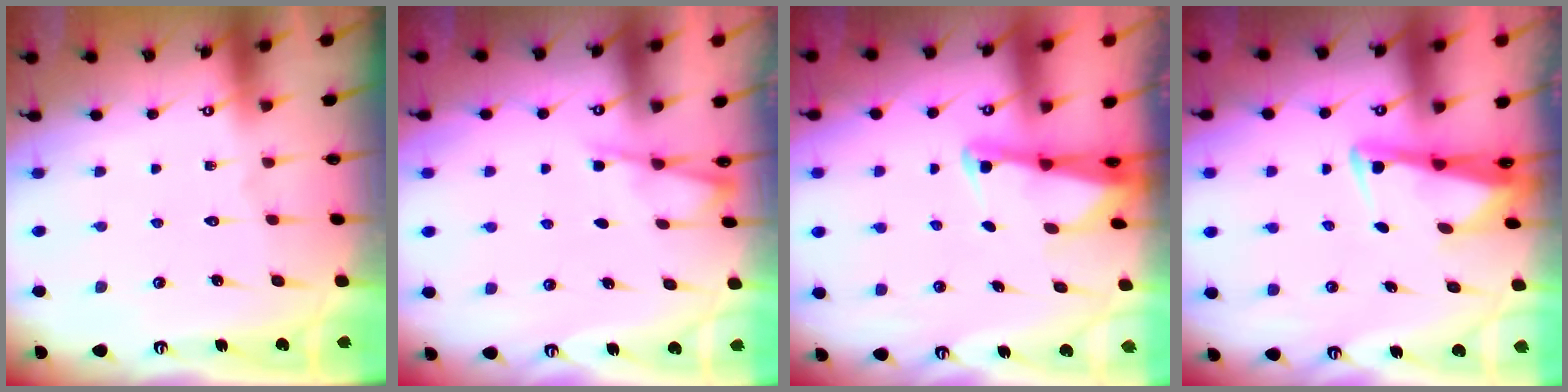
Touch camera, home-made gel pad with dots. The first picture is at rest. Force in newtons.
{"total": 2.8, "press": 2.8, "slide": 0.3}
{"total": 2.4, "press": 2.4, "slide": 0.3}
{"total": 2.9, "press": 2.8, "slide": 0.7}